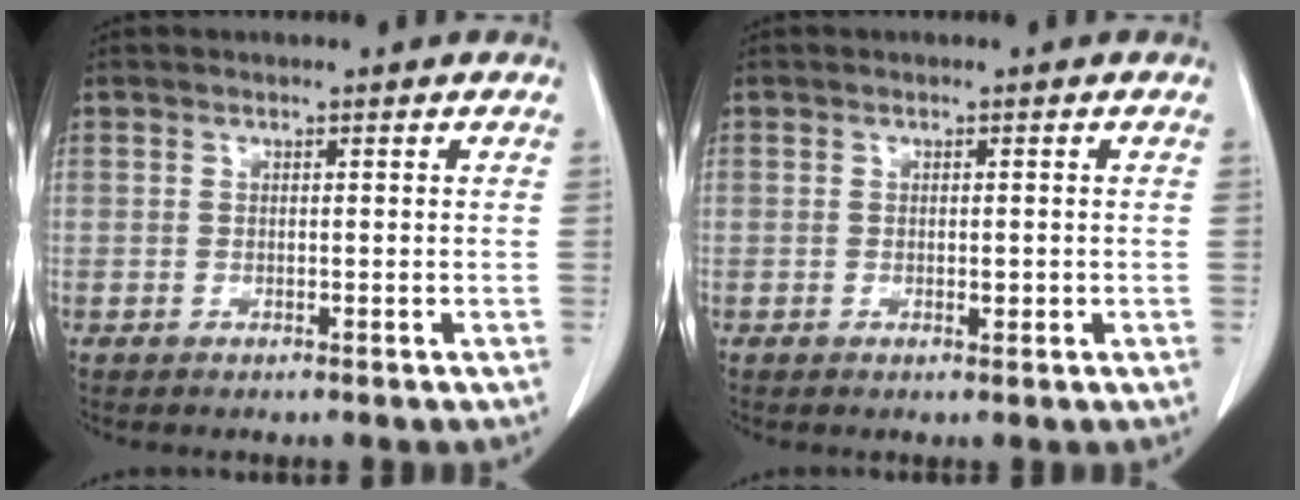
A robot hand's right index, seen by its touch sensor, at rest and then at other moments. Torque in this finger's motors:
{"motor_torque": [-0.14, 0.12, -0.01, 0.00]}